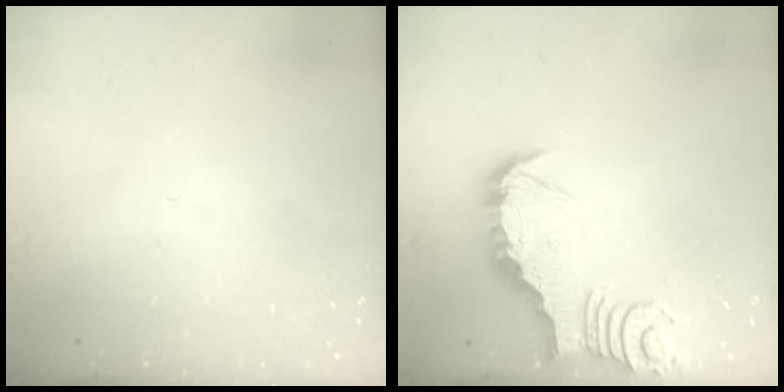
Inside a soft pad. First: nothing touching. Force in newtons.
{"total": 3.4, "press": 3.4, "slide": 0.1}